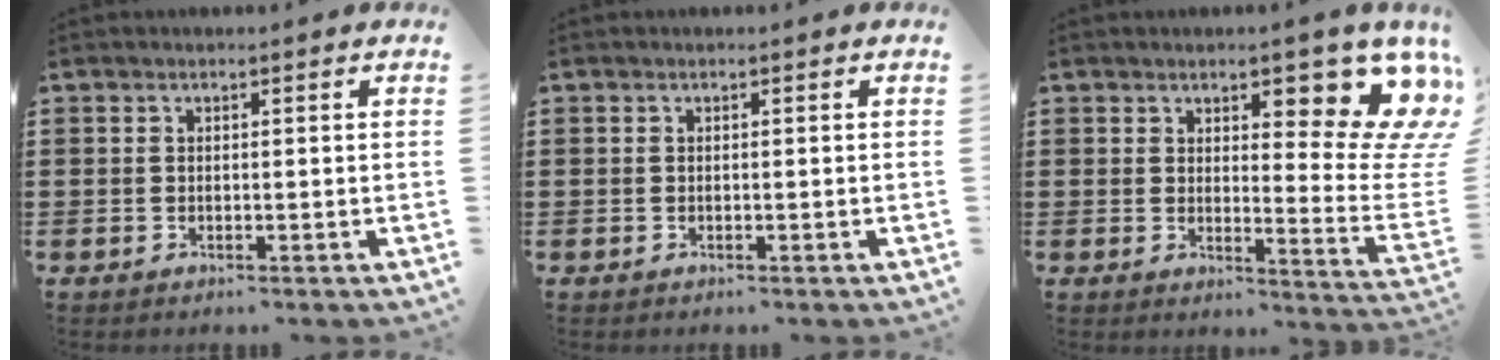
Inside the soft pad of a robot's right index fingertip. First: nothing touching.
{"total": 0.0}
{"total": 11.0, "force": [6.5, 4.0, 7.8], "torque": [-0.108, -0.044, 0.115]}